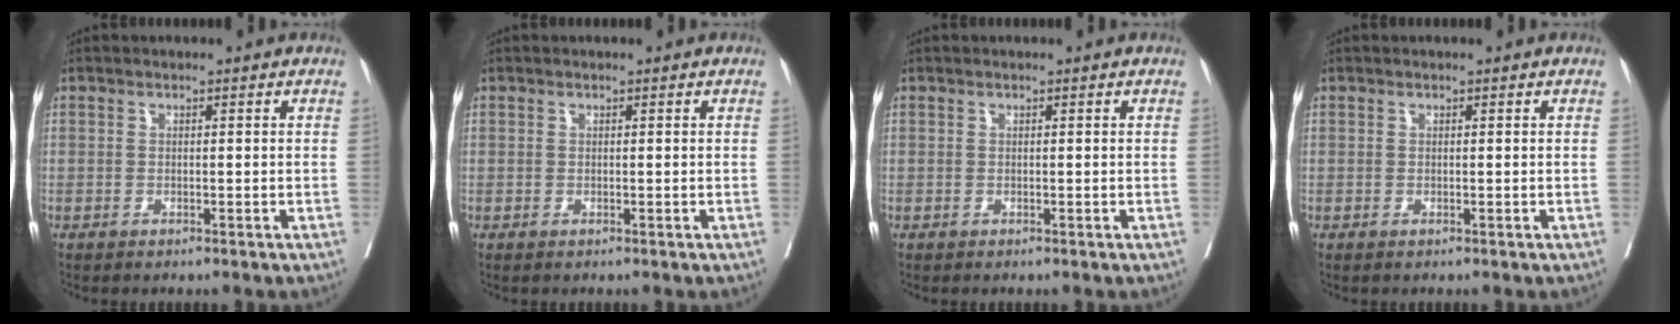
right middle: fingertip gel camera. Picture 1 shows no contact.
{"total": 0.0}
{"total": 0.0}
{"total": 0.0}